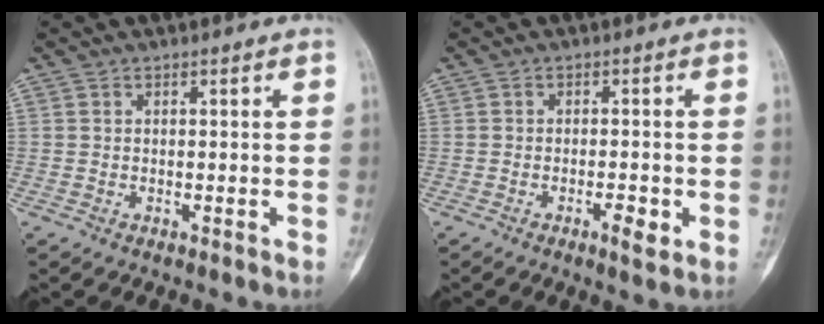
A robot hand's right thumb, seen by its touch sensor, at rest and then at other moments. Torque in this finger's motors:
{"motor_torque": [-0.40, 0.22, 0.05, 0.11, 0.05]}